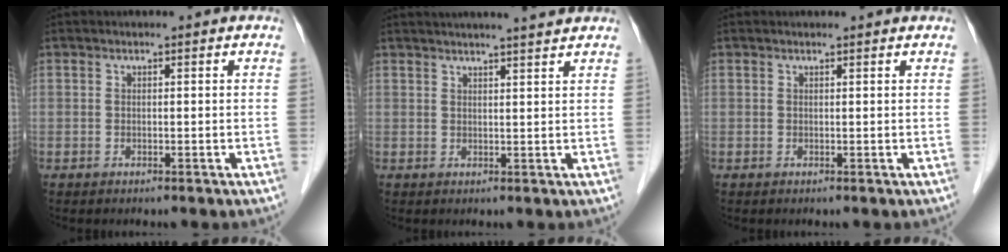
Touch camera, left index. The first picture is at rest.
{"total": 8.9, "force": [8.0, -0.1, 3.8], "torque": [-0.057, 0.019, 0.096]}
{"total": 1.5, "force": [1.4, 0.0, 0.1], "torque": [-0.011, 0.004, 0.017]}